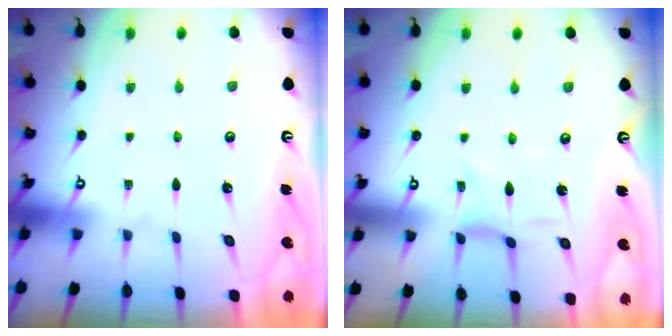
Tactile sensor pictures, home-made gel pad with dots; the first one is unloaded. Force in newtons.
{"total": 1.7, "press": 1.6, "slide": 0.4}